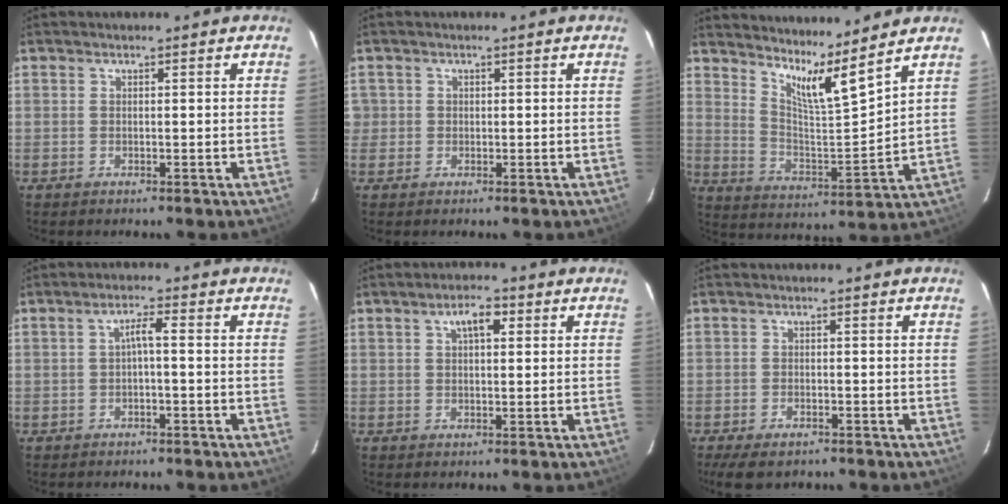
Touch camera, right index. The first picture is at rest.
{"total": 1.7, "force": [-0.1, 1.7, -0.1], "torque": [0.010, 0.011, 0.002]}
{"total": 10.9, "force": [9.0, -0.7, 6.1], "torque": [-0.099, -0.034, 0.161]}
{"total": 2.3, "force": [-0.6, 0.2, 2.2], "torque": [-0.044, 0.008, -0.009]}
{"total": 3.9, "force": [1.5, 1.7, 3.2], "torque": [-0.054, 0.014, 0.025]}
{"total": 5.8, "force": [-4.3, 2.6, 2.9], "torque": [-0.071, -0.013, -0.070]}